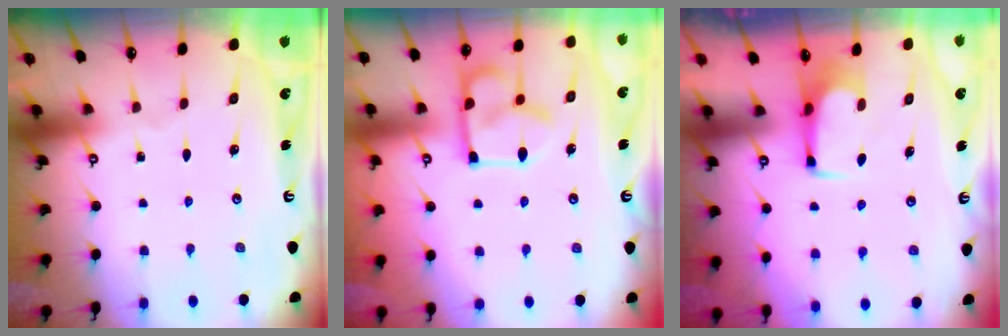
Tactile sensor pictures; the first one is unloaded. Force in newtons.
{"total": 11.0, "press": 10.9, "slide": 1.4}
{"total": 0.7, "press": 0.6, "slide": 0.3}